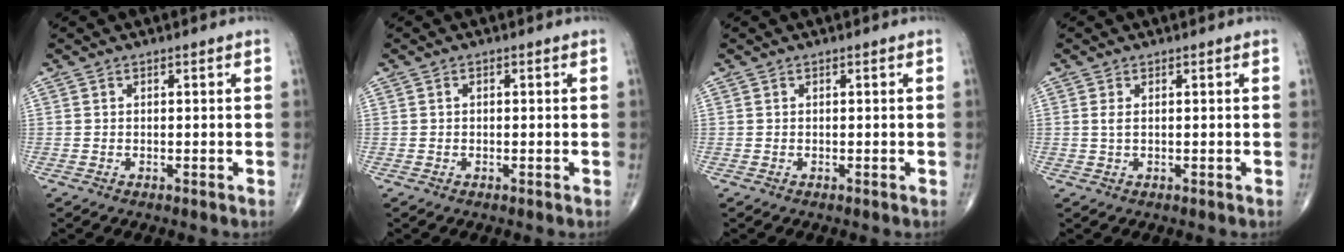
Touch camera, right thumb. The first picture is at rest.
{"total": 0.5, "force": [0.0, 0.3, 0.4], "torque": [-0.004, 0.002, -0.001]}
{"total": 0.0}
{"total": 0.7, "force": [0.1, 0.3, 0.6], "torque": [-0.018, 0.002, 0.004]}